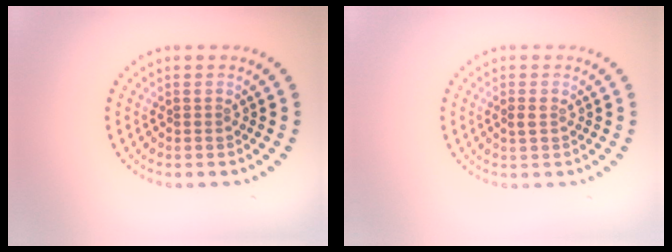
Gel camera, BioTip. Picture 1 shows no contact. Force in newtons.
{"total": 1.0, "press": 1.0, "slide": 0.1}